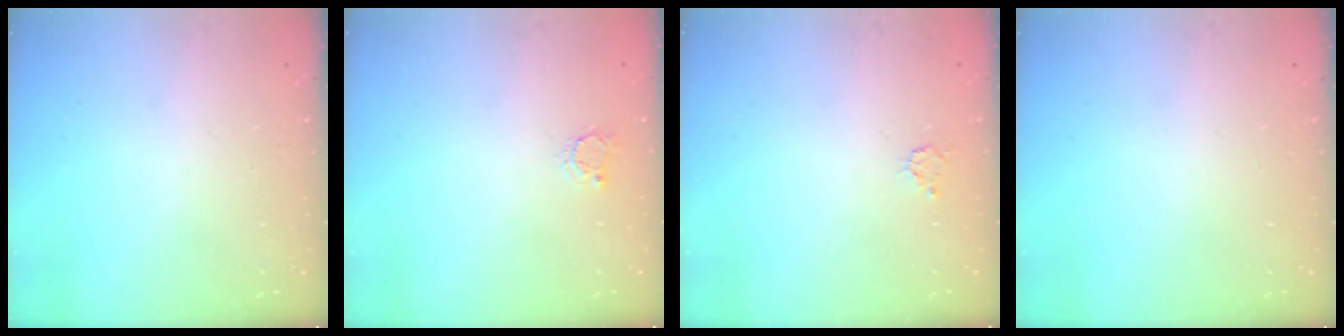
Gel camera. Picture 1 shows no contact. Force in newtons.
{"total": 3.0, "press": 3.0, "slide": 0.4}
{"total": 3.2, "press": 3.2, "slide": 0.3}
{"total": 0.0}